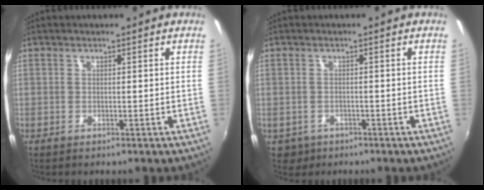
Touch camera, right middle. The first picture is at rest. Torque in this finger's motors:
{"motor_torque": [-0.18, 0.18, -0.04, 0.00]}